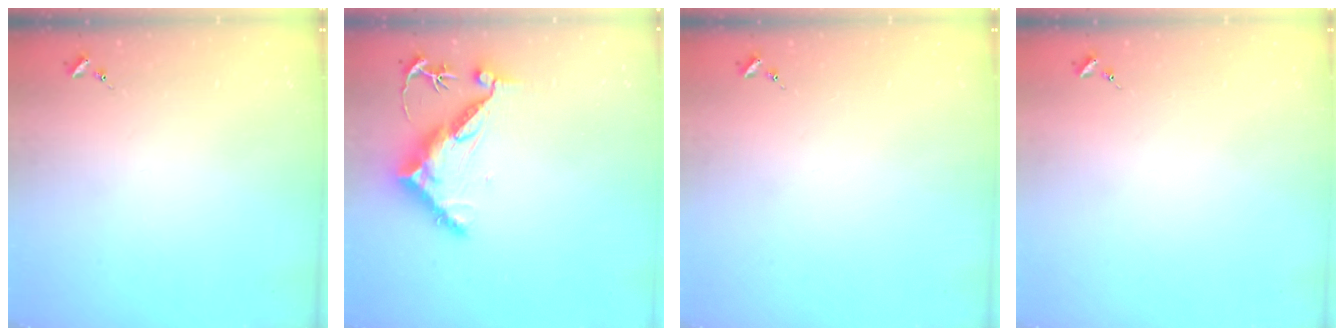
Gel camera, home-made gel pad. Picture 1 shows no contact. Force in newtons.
{"total": 11.7, "press": 11.7, "slide": 0.9}
{"total": 0.0}
{"total": 0.0}